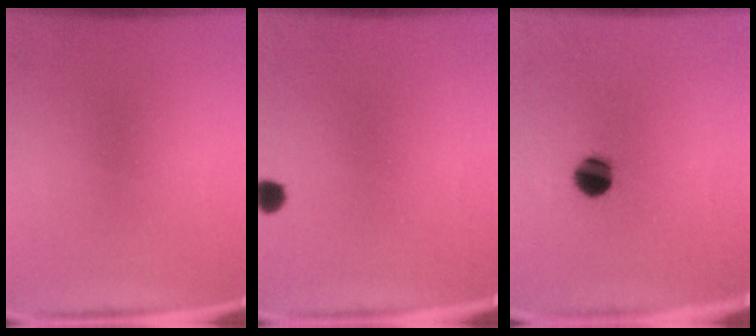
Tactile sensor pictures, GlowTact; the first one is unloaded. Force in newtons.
{"total": 2.1}
{"total": 6.4}